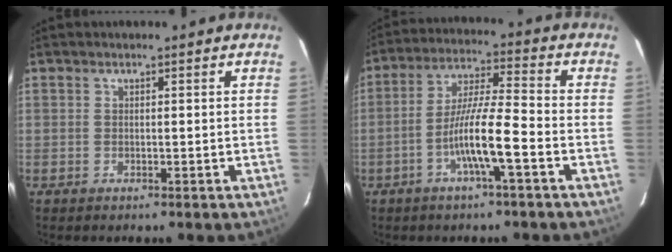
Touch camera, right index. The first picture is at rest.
{"total": 9.7, "force": [-3.6, 0.3, 8.9], "torque": [-0.171, 0.006, -0.071]}